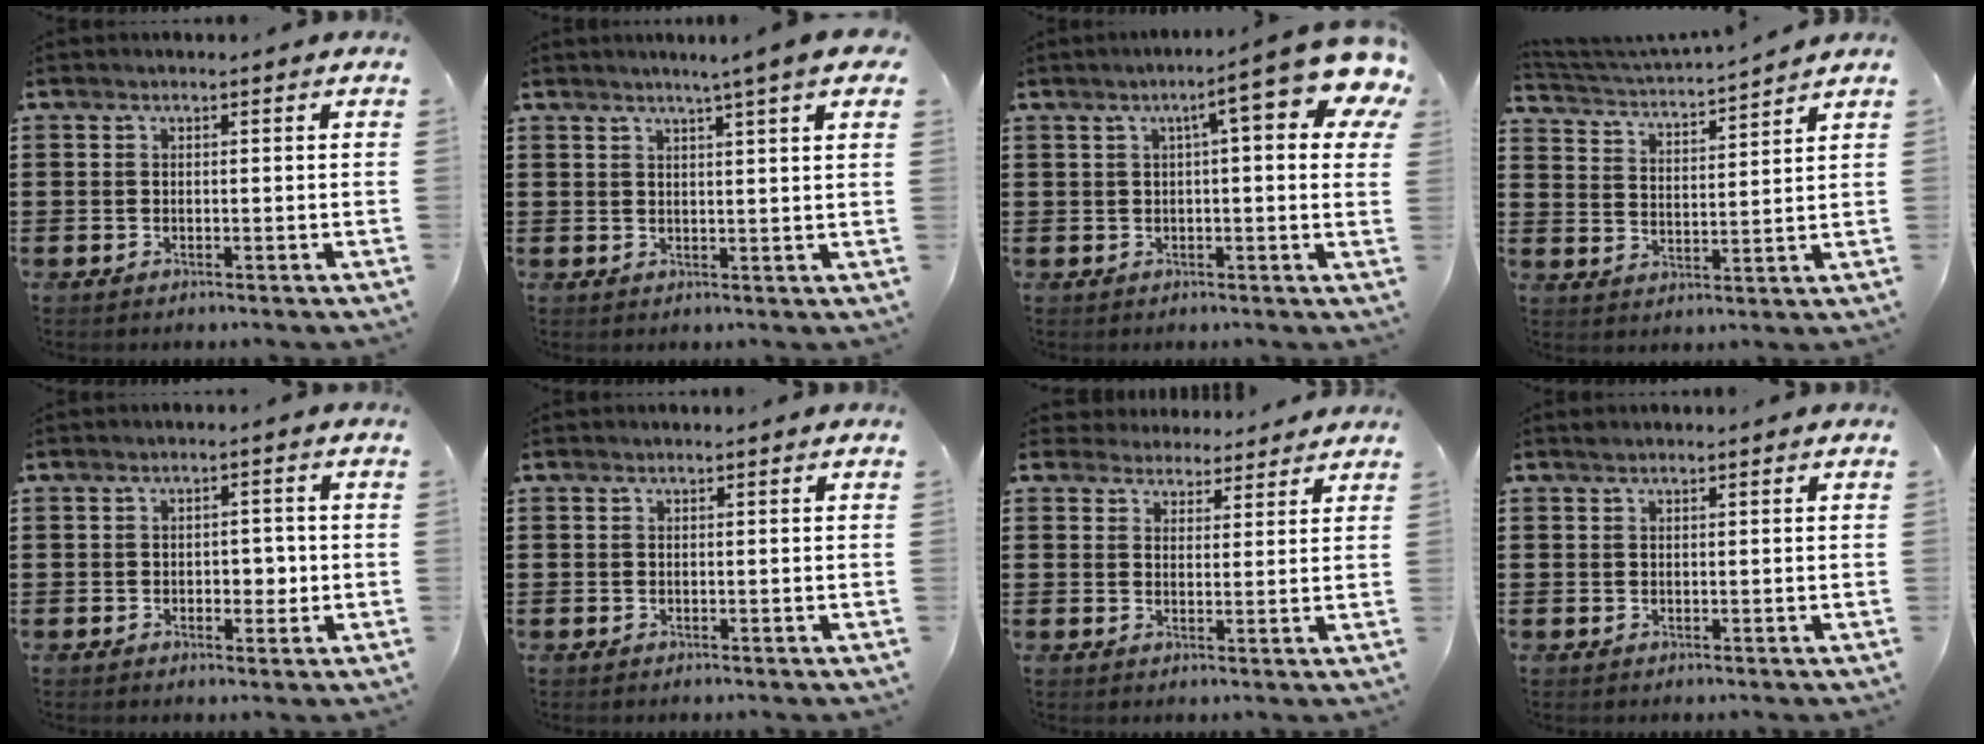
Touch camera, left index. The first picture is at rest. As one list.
[{"total": 4.8, "force": [3.2, -0.3, 3.5], "torque": [-0.067, -0.008, 0.053]}, {"total": 10.0, "force": [4.6, 1.7, 8.7], "torque": [-0.135, -0.015, 0.068]}, {"total": 3.3, "force": [3.2, -0.5, 0.5], "torque": [-0.030, -0.026, 0.050]}, {"total": 3.1, "force": [-0.5, 1.9, 2.4], "torque": [-0.040, 0.003, -0.014]}, {"total": 0.0}, {"total": 3.5, "force": [3.2, 1.2, 0.0], "torque": [-0.014, -0.005, 0.061]}, {"total": 0.7, "force": [0.6, 0.3, 0.2], "torque": [-0.005, 0.001, 0.011]}]